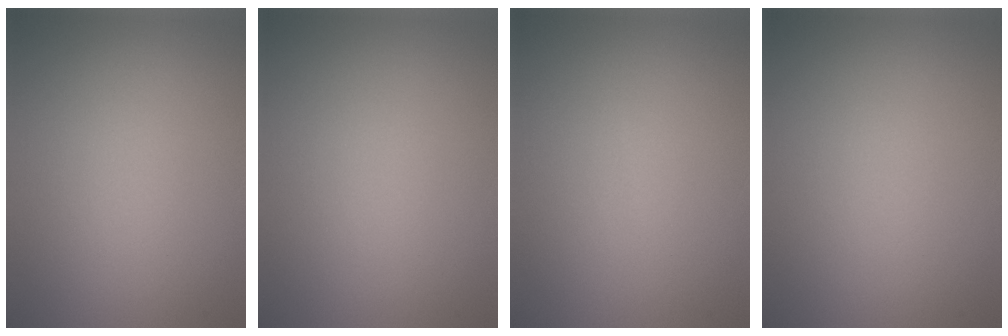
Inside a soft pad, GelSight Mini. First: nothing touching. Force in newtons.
{"total": 0.0}
{"total": 0.0}
{"total": 0.0}